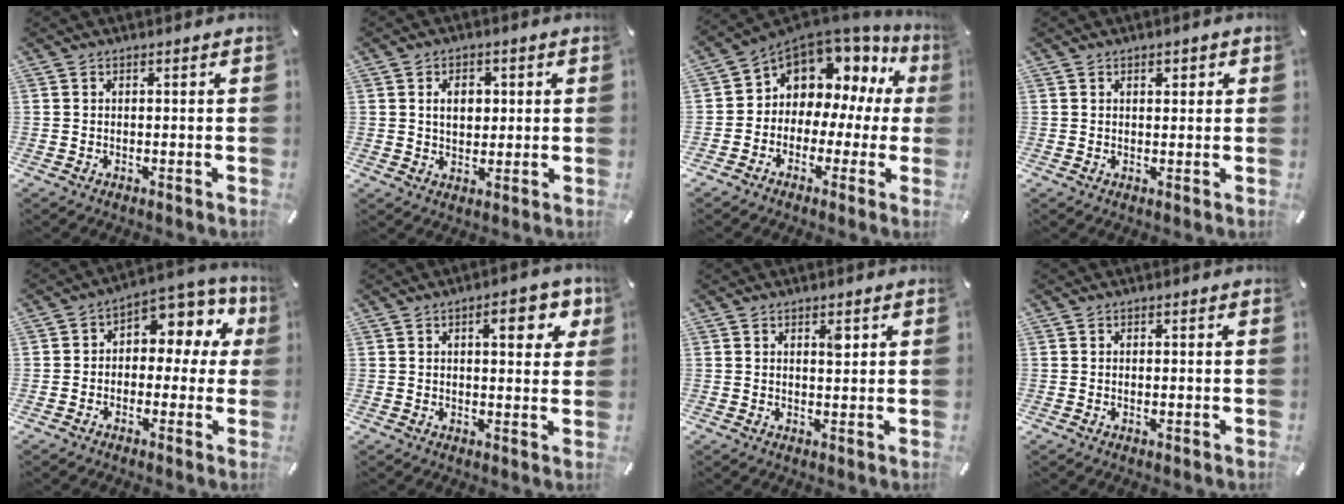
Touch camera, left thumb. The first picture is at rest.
{"total": 5.8, "force": [1.0, 4.4, 3.6], "torque": [-0.055, 0.000, 0.011]}
{"total": 8.3, "force": [4.6, 6.6, 2.0], "torque": [-0.044, -0.053, 0.085]}
{"total": 1.7, "force": [0.7, 1.0, 1.2], "torque": [-0.018, 0.002, 0.008]}
{"total": 7.7, "force": [2.0, 5.5, 4.9], "torque": [-0.072, -0.016, 0.034]}
{"total": 8.5, "force": [3.6, 3.5, 6.9], "torque": [-0.083, -0.009, 0.050]}
{"total": 2.3, "force": [1.1, 1.0, 1.8], "torque": [-0.014, -0.008, 0.013]}
{"total": 0.5, "force": [-0.1, 0.2, 0.5], "torque": [-0.010, -0.002, -0.001]}